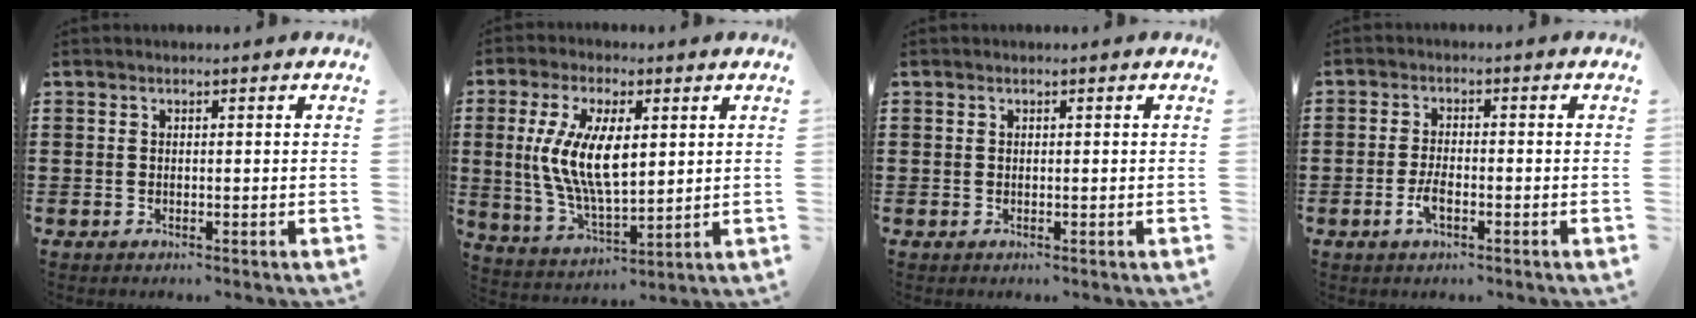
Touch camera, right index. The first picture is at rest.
{"total": 10.9, "force": [1.5, 4.8, 9.7], "torque": [-0.211, 0.003, 0.022]}
{"total": 0.0}
{"total": 3.1, "force": [-1.4, 1.2, 2.5], "torque": [-0.049, 0.002, -0.026]}